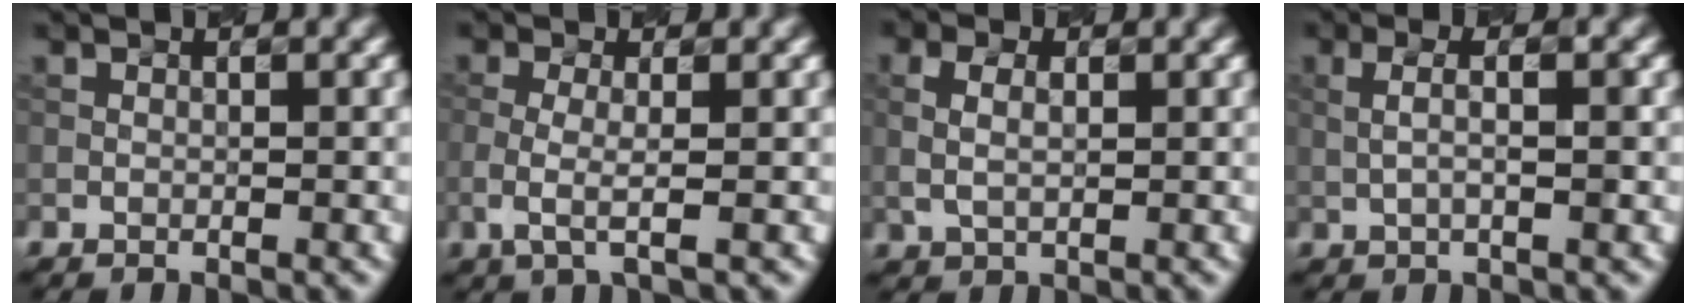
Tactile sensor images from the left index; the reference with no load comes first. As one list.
[{"total": 2.2, "force": [-0.6, 0.5, 2.0], "torque": [-0.051, -0.003, -0.011]}, {"total": 2.0, "force": [0.5, 1.3, 1.4], "torque": [-0.040, 0.001, 0.015]}, {"total": 2.4, "force": [0.4, 0.6, 2.3], "torque": [-0.035, -0.001, 0.008]}]